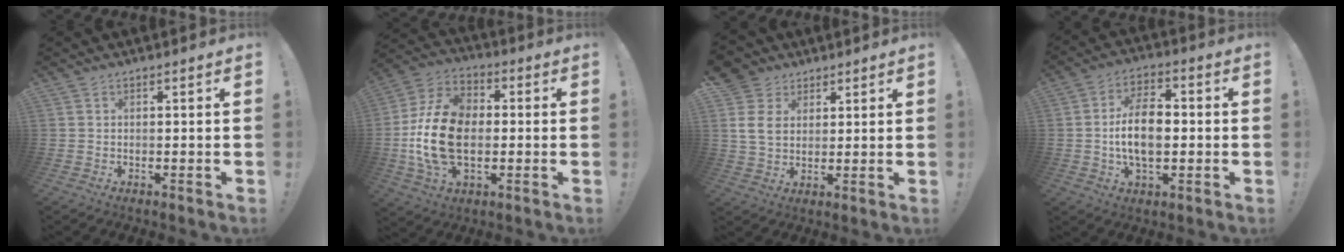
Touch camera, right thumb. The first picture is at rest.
{"total": 20.0, "force": [-2.0, 13.2, 14.8], "torque": [-0.280, 0.018, -0.029]}
{"total": 9.3, "force": [3.5, 7.5, 4.2], "torque": [-0.080, -0.011, 0.073]}
{"total": 12.3, "force": [-1.3, 7.0, 10.0], "torque": [-0.185, 0.006, -0.025]}